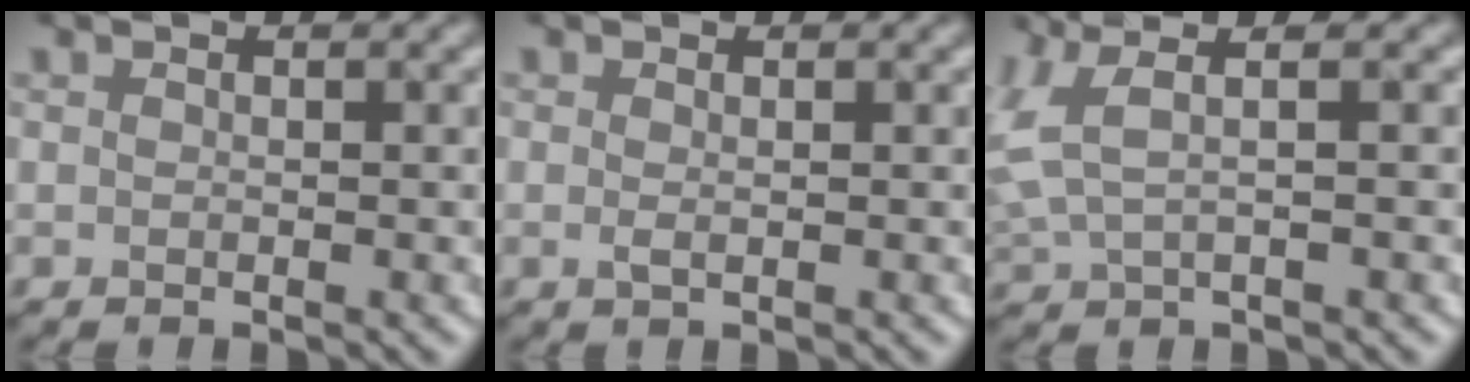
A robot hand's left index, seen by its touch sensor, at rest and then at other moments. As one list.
[{"total": 0.6, "force": [0.0, 0.2, 0.6], "torque": [-0.015, -0.004, -0.001]}, {"total": 4.2, "force": [1.5, 1.4, 3.6], "torque": [-0.094, 0.010, 0.032]}]